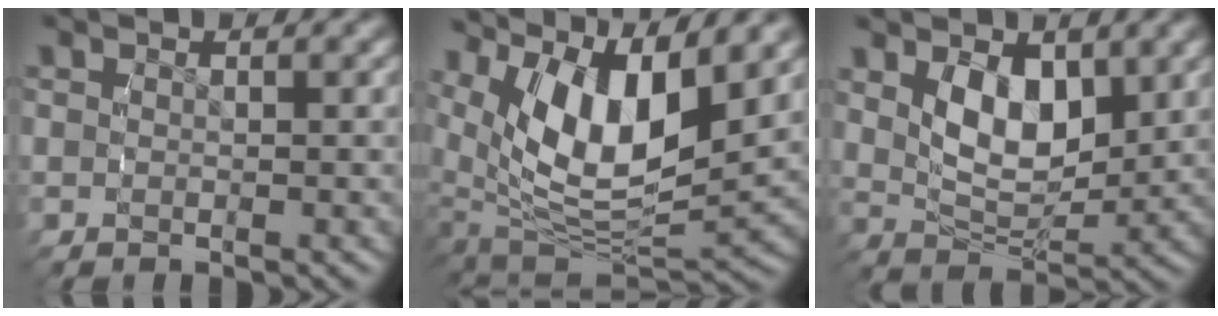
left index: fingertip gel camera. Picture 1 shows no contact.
{"total": 11.8, "force": [0.2, 7.8, 8.9], "torque": [-0.173, -0.050, 0.028]}
{"total": 4.9, "force": [1.5, 2.7, 3.8], "torque": [-0.057, -0.009, 0.028]}